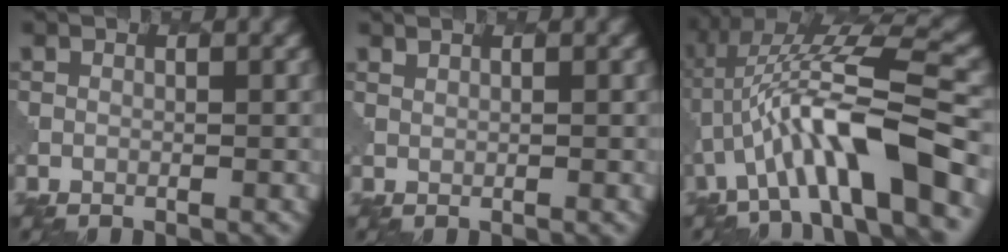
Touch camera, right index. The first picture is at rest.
{"total": 1.3, "force": [1.2, 0.2, 0.4], "torque": [-0.009, -0.003, 0.015]}
{"total": 10.2, "force": [-2.4, 2.3, 9.6], "torque": [-0.173, 0.024, -0.037]}